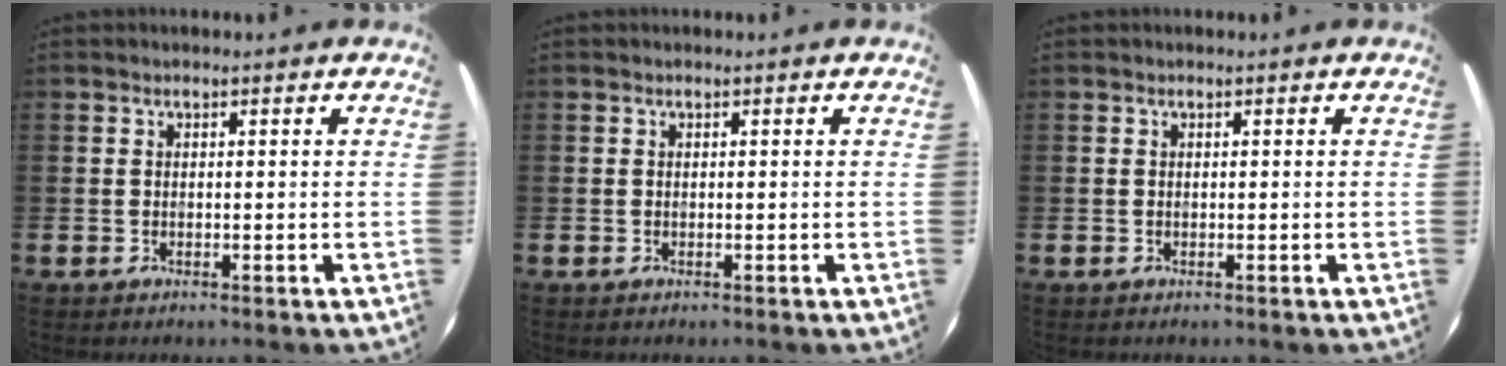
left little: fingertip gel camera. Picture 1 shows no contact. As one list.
[{"total": 0.0}, {"total": 0.0}]